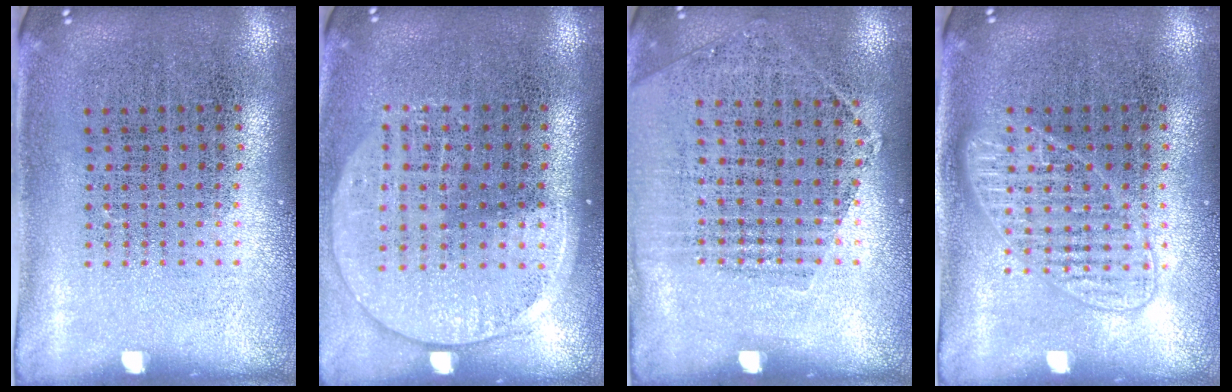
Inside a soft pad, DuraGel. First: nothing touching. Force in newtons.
{"total": 1.4, "press": 1.3, "slide": 0.6}
{"total": 1.0, "press": 0.9, "slide": 0.5}
{"total": 2.4, "press": 2.3, "slide": 0.4}